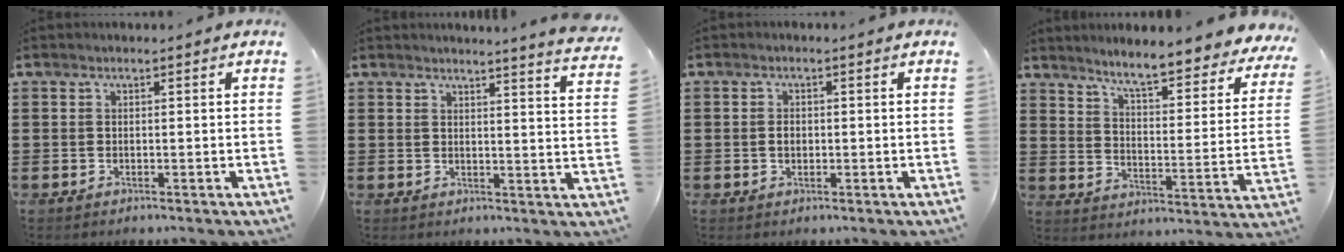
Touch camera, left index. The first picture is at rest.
{"total": 3.5, "force": [3.2, -1.1, 0.8], "torque": [-0.020, -0.026, 0.053]}
{"total": 1.6, "force": [-0.1, 1.0, 1.2], "torque": [-0.026, 0.006, -0.003]}
{"total": 6.3, "force": [5.7, -0.5, 2.7], "torque": [-0.070, -0.051, 0.088]}